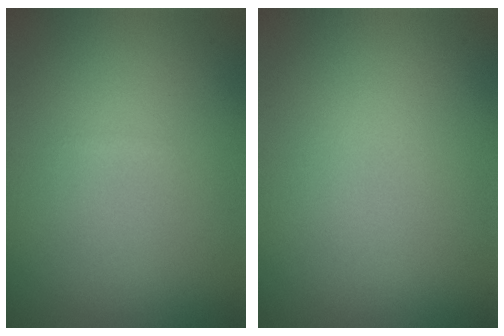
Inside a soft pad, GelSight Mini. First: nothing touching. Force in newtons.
{"total": 0.0}